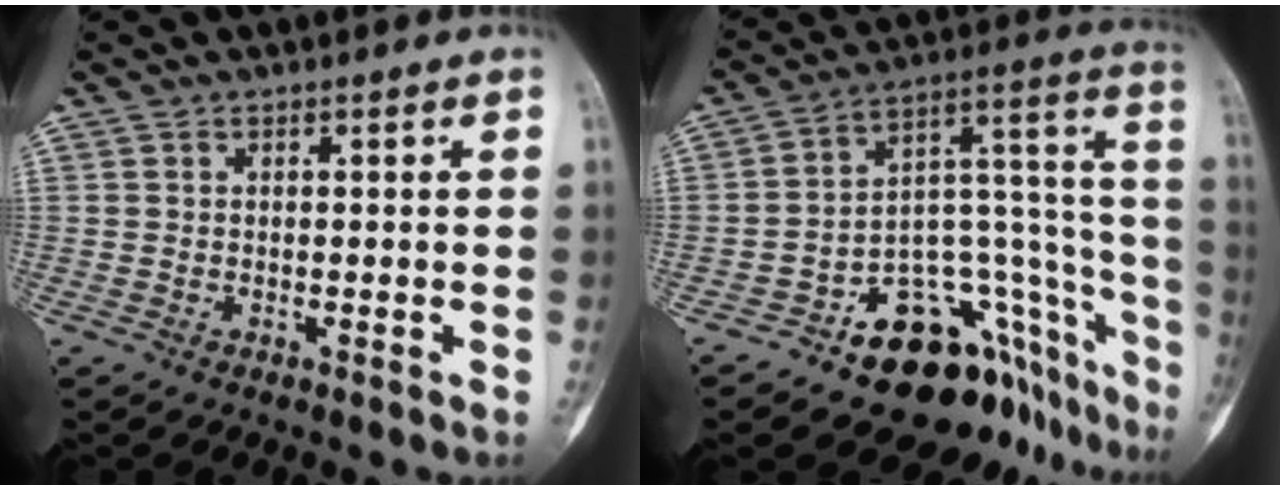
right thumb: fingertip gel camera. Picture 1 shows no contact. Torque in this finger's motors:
{"motor_torque": [2.46, 0.65, 1.48, -1.29, 0.15]}